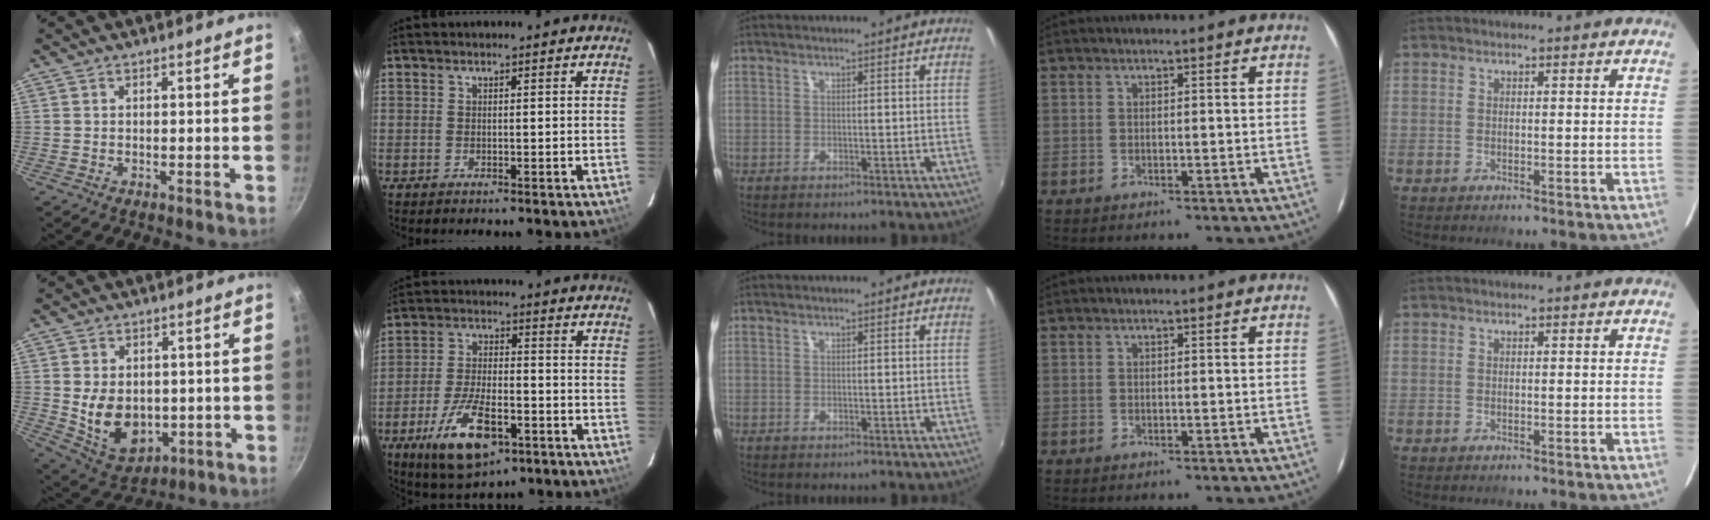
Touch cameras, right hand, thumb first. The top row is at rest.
{"thumb": {"total": 12.0, "force": [-0.5, 8.9, 8.0], "torque": [-0.108, -0.013, 0.016]}, "index": {"total": 13.7, "force": [-6.8, 5.6, 10.5], "torque": [-0.215, -0.018, -0.114]}}